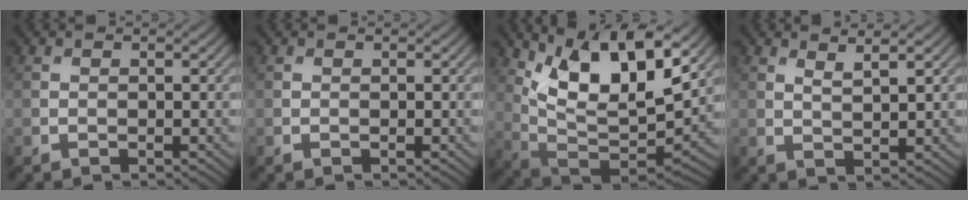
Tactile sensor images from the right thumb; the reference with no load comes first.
{"total": 0.0}
{"total": 14.6, "force": [7.4, 5.7, 11.2], "torque": [-0.219, -0.007, 0.141]}
{"total": 2.2, "force": [1.6, 0.2, 1.5], "torque": [-0.031, 0.000, 0.032]}